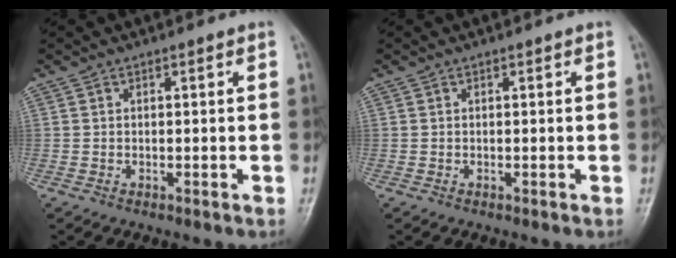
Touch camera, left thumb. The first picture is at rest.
{"total": 0.0}